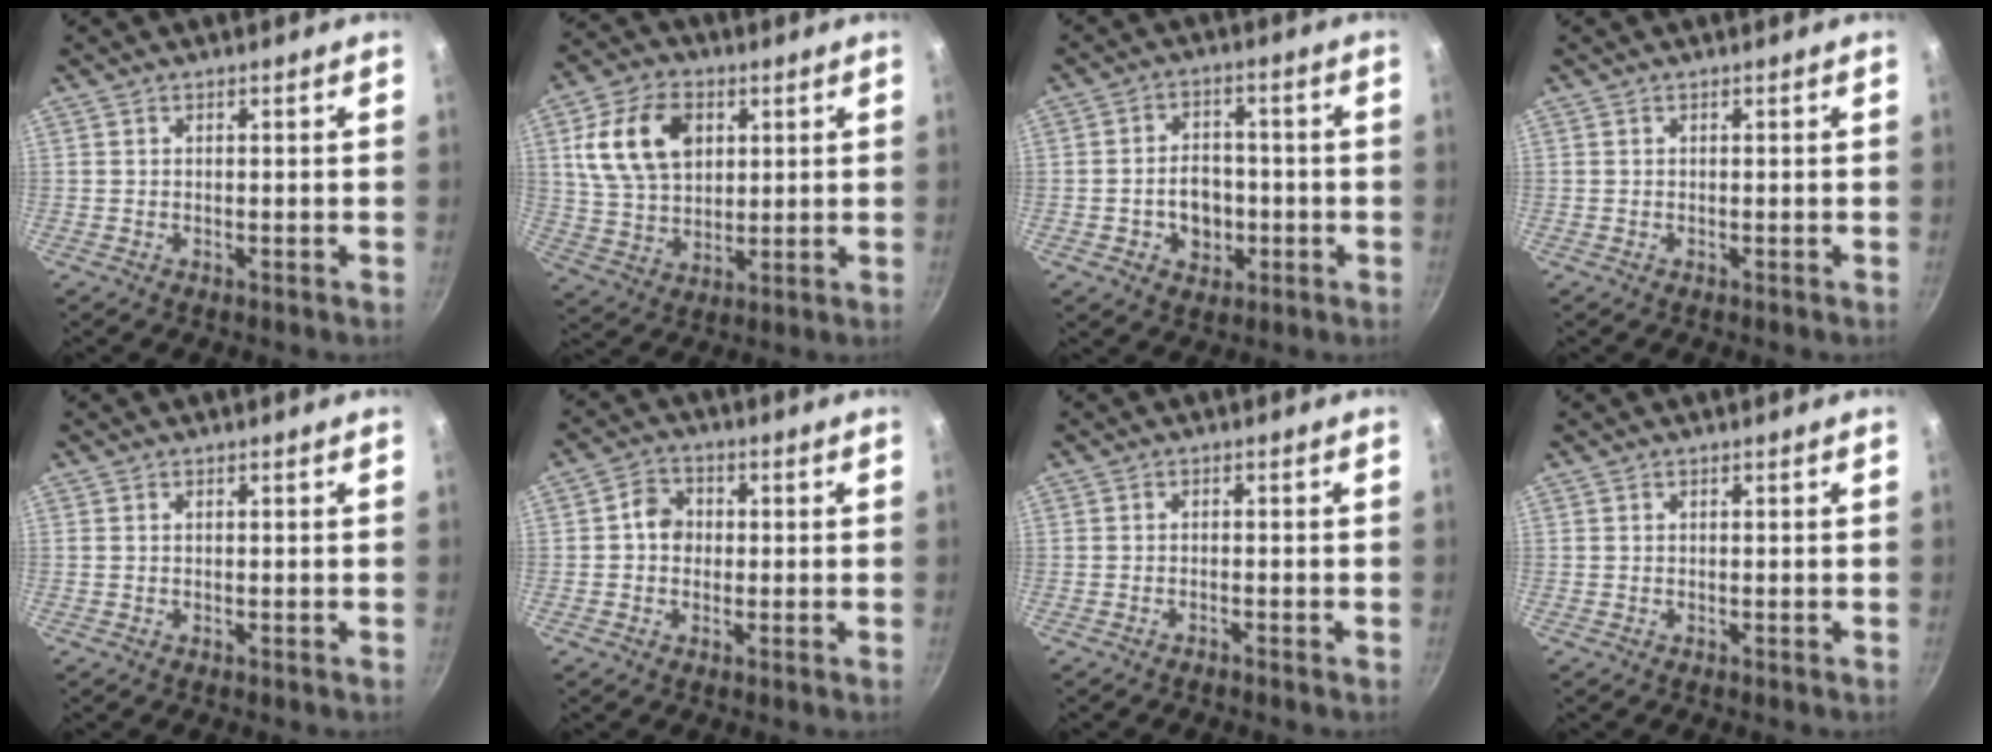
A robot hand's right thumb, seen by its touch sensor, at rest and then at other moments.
{"total": 14.8, "force": [4.4, 10.3, 9.7], "torque": [-0.156, -0.003, 0.082]}
{"total": 8.2, "force": [-1.7, 6.4, 4.7], "torque": [-0.046, 0.015, -0.023]}
{"total": 0.0}
{"total": 0.0}
{"total": 4.7, "force": [0.0, 4.1, 2.2], "torque": [-0.012, 0.012, -0.009]}
{"total": 0.8, "force": [-0.8, 0.1, 0.2], "torque": [-0.013, 0.008, -0.013]}
{"total": 0.0}